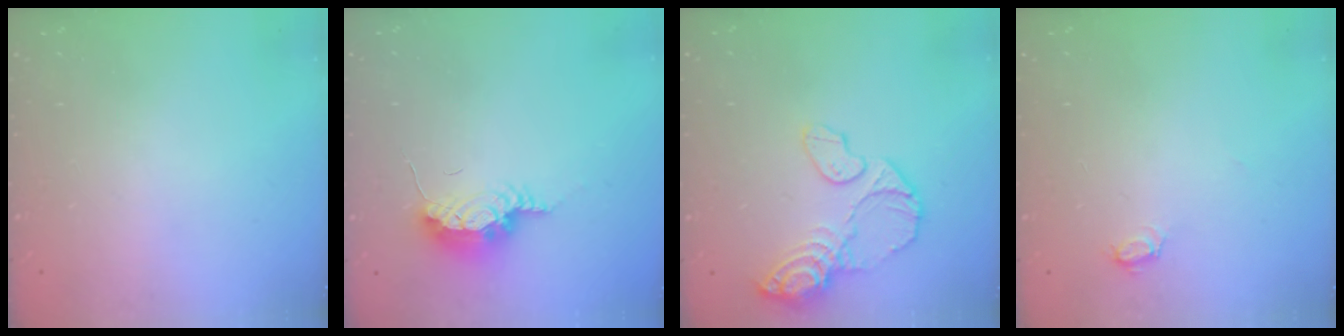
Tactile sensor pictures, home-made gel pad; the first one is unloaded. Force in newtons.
{"total": 12.0, "press": 9.0, "slide": 8.0}
{"total": 11.3, "press": 11.2, "slide": 1.8}
{"total": 4.6, "press": 4.5, "slide": 0.5}